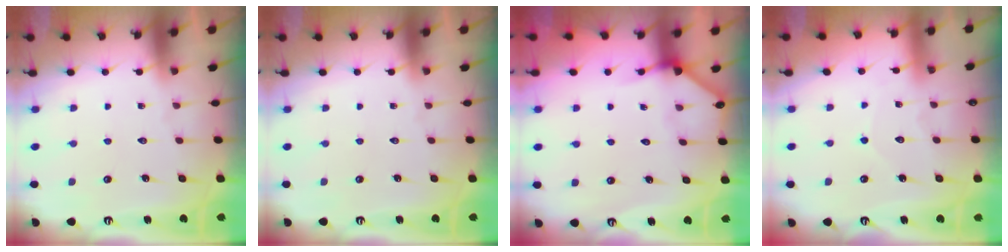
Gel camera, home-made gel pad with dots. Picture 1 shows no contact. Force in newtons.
{"total": 0.0}
{"total": 4.3, "press": 4.2, "slide": 0.4}
{"total": 3.8, "press": 3.7, "slide": 0.4}